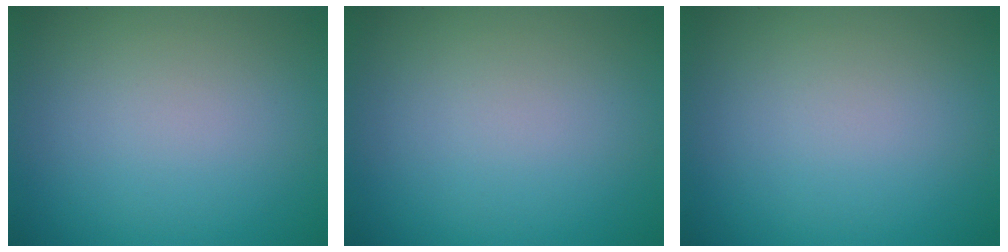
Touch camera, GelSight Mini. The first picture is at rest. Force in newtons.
{"total": 0.0}
{"total": 0.0}